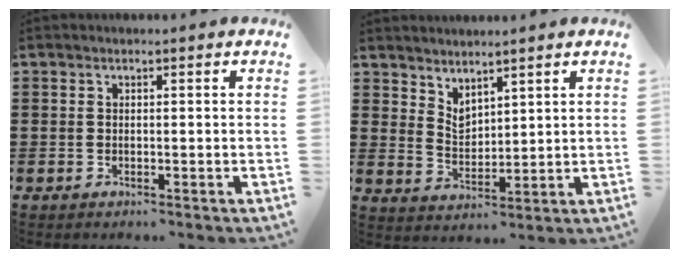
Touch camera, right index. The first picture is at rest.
{"total": 3.3, "force": [3.1, 1.0, 0.3], "torque": [-0.015, -0.009, 0.059]}